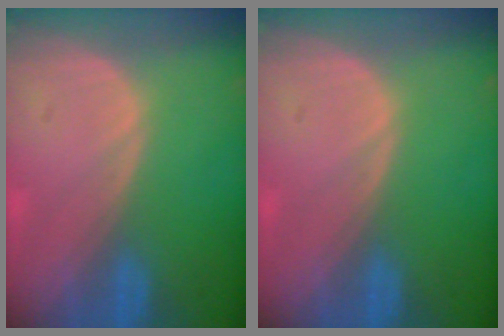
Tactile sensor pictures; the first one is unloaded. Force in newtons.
{"total": 0.0}